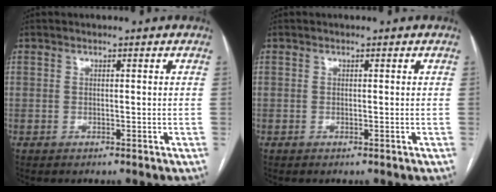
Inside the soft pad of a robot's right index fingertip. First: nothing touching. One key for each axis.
{"total": 0.0}